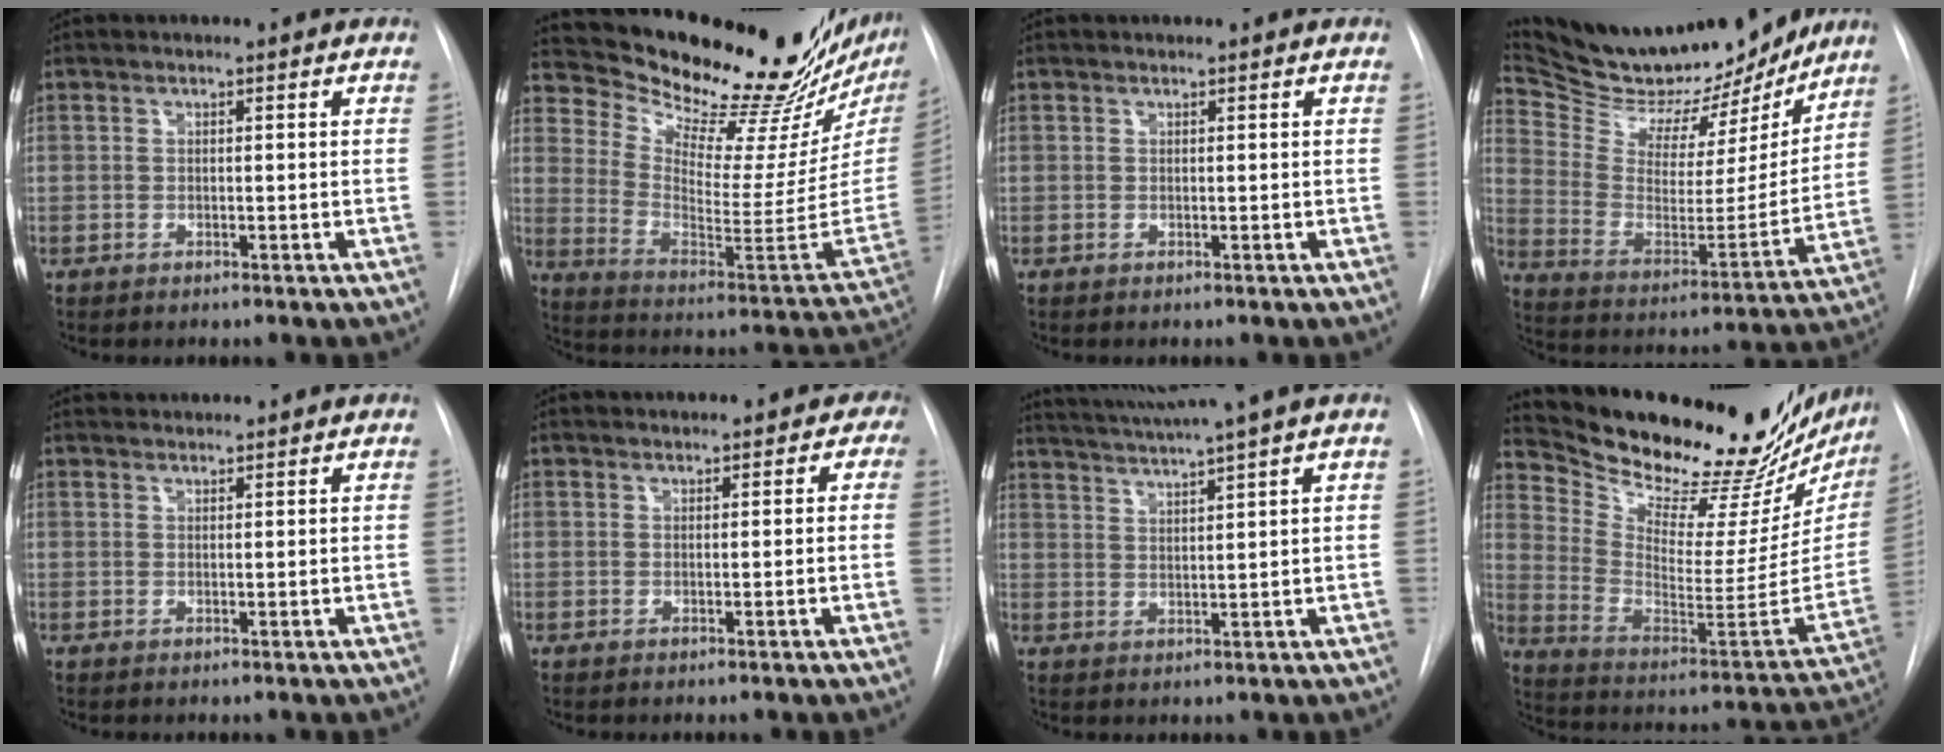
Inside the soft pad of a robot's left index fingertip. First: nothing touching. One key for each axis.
{"total": 29.8, "fx": 25.7, "fy": 3.7, "fz": 14.6, "tx": -0.234, "ty": -0.115, "tz": 0.351}
{"total": 0.0}
{"total": 26.1, "fx": 23.2, "fy": 7.6, "fz": 9.1, "tx": -0.161, "ty": -0.021, "tz": 0.348}
{"total": 2.9, "fx": 2.9, "fy": 0.1, "fz": 0.3, "tx": -0.009, "ty": 0.029, "tz": 0.050}
{"total": 3.1, "fx": 2.1, "fy": 2.0, "fz": 1.1, "tx": 0.009, "ty": 0.013, "tz": 0.021}
{"total": 9.9, "fx": 8.3, "fy": -2.4, "fz": 4.7, "tx": -0.085, "ty": 0.000, "tz": 0.125}
{"total": 32.2, "fx": 28.1, "fy": 6.7, "fz": 14.2, "tx": -0.236, "ty": -0.092, "tz": 0.385}